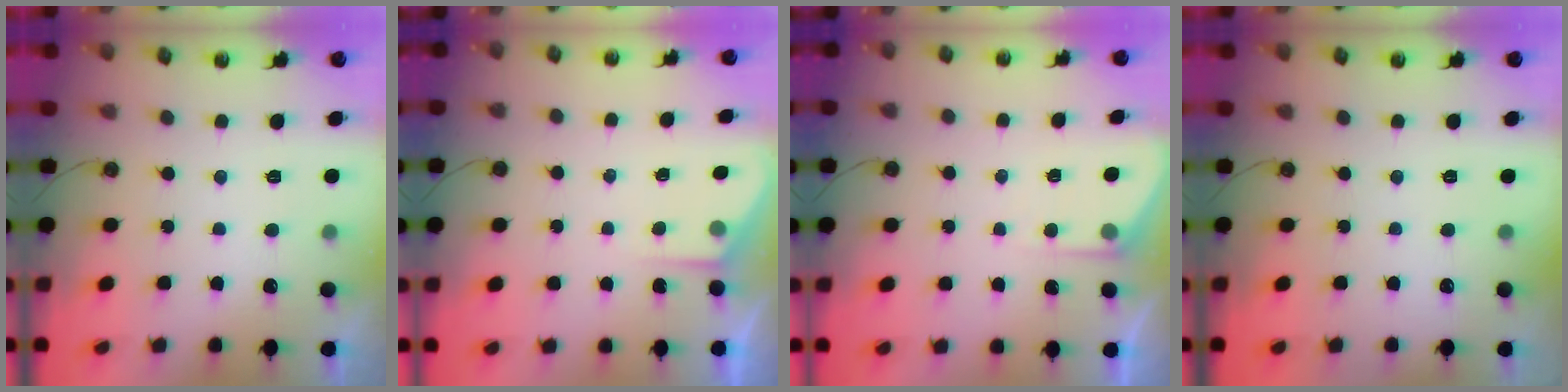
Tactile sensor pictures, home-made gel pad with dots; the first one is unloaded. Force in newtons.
{"total": 3.3, "press": 3.3, "slide": 0.4}
{"total": 3.9, "press": 3.9, "slide": 0.4}
{"total": 0.0}